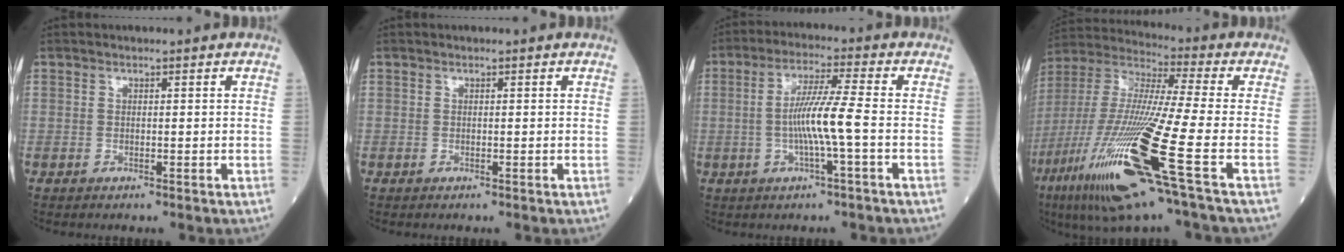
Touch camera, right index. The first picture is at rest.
{"total": 0.0}
{"total": 7.5, "force": [-1.2, -0.7, 7.3], "torque": [-0.144, 0.004, -0.024]}
{"total": 21.9, "force": [-9.2, 0.0, 19.9], "torque": [-0.428, -0.053, -0.180]}